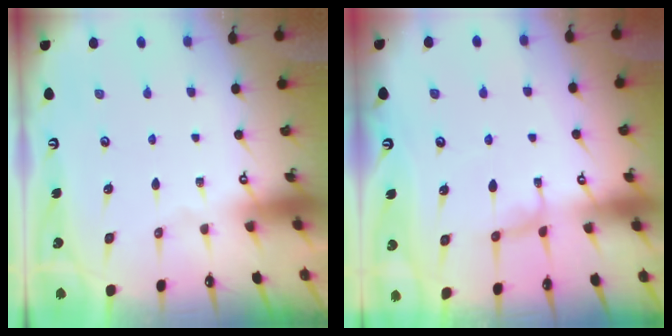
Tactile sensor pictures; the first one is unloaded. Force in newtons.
{"total": 1.9, "press": 1.8, "slide": 0.5}